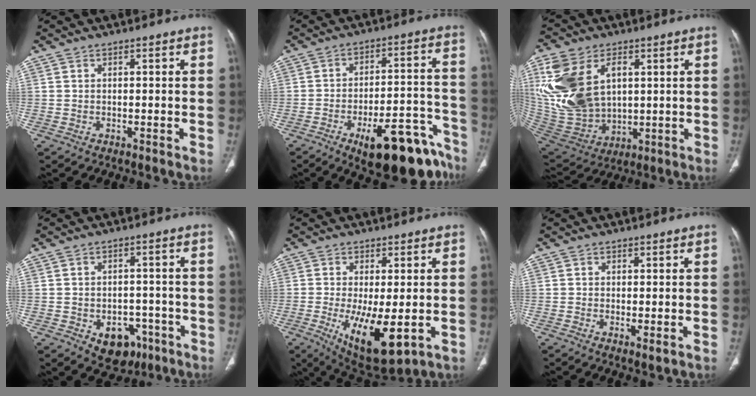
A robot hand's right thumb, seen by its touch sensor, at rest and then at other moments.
{"total": 19.6, "force": [-12.7, 6.9, 13.1], "torque": [-0.108, 0.096, -0.181]}
{"total": 20.8, "force": [5.1, 13.5, 15.0], "torque": [-0.318, -0.022, 0.116]}
{"total": 8.6, "force": [-3.9, 6.2, 4.6], "torque": [-0.032, 0.026, -0.042]}
{"total": 13.3, "force": [-3.2, 4.9, 11.9], "torque": [-0.206, -0.027, -0.034]}
{"total": 1.7, "force": [-0.3, 0.5, 1.6], "torque": [-0.036, -0.008, -0.005]}